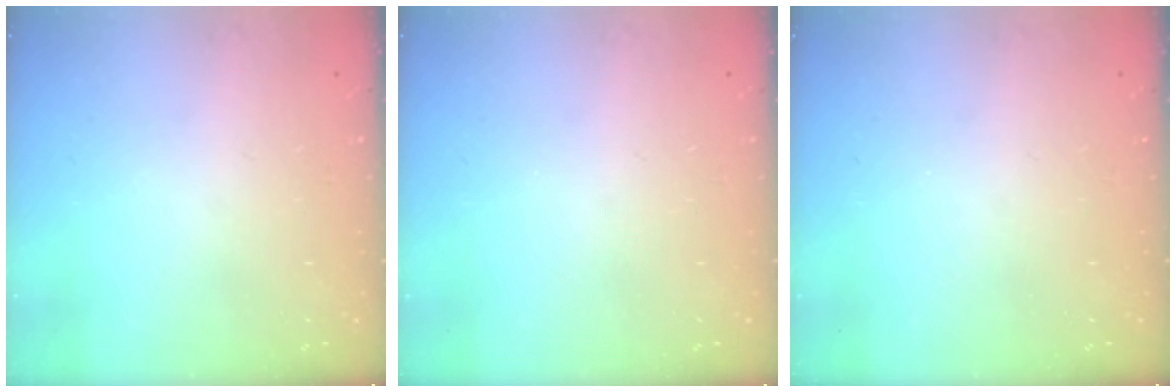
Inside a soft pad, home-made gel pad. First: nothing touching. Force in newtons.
{"total": 0.0}
{"total": 0.0}